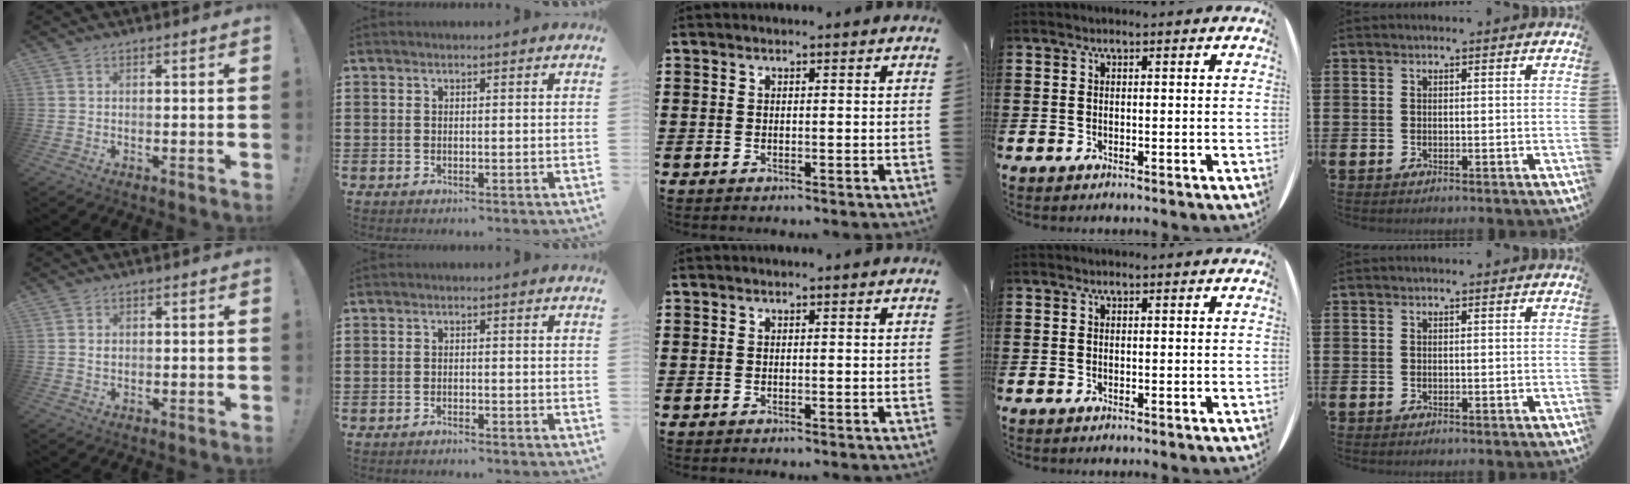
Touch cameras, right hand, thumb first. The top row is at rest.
{"thumb": {"total": 1.0, "force": [-0.1, 0.9, 0.5], "torque": [-0.006, 0.002, -0.002]}, "index": {"total": 1.0, "force": [-1.0, 0.1, 0.1], "torque": [-0.005, 0.001, -0.021]}}